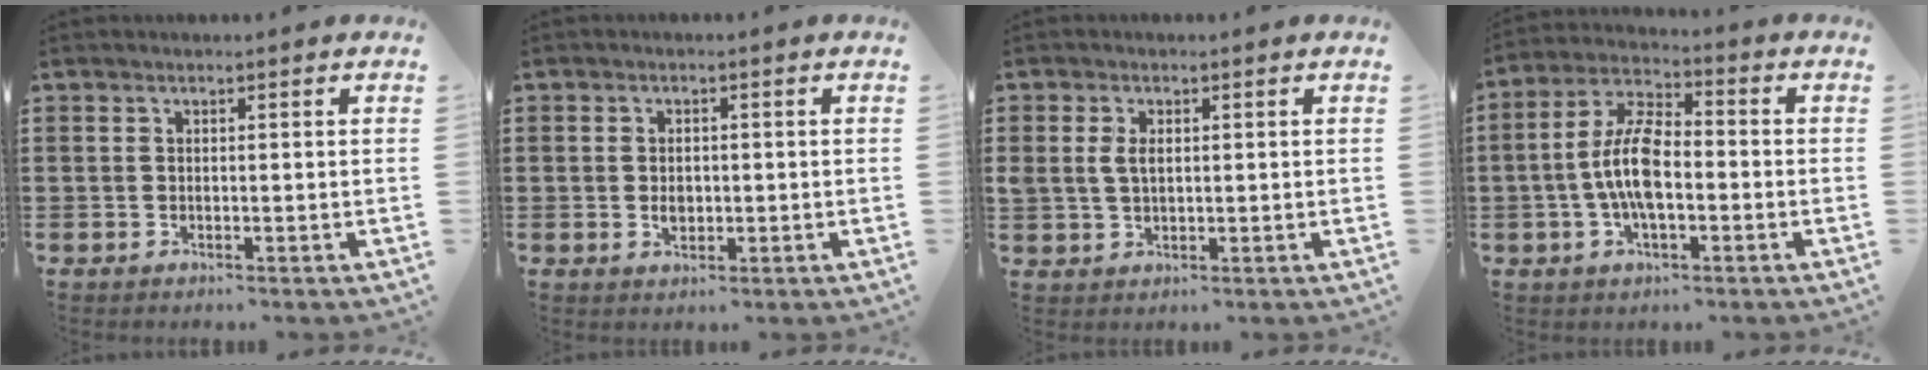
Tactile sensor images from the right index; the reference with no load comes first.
{"total": 2.1, "force": [-0.2, 1.3, 1.7], "torque": [-0.034, 0.002, -0.004]}
{"total": 3.0, "force": [0.5, 1.7, 2.3], "torque": [-0.057, 0.006, 0.006]}
{"total": 9.4, "force": [-1.5, 4.0, 8.4], "torque": [-0.195, -0.004, -0.034]}